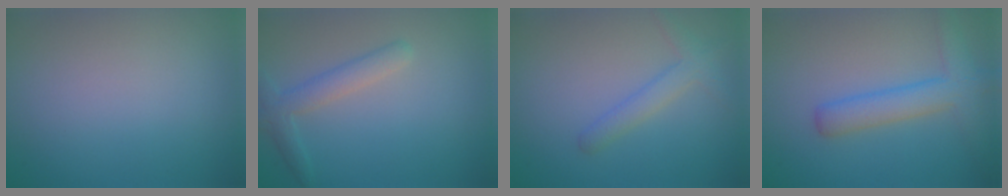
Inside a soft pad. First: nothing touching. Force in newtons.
{"total": 2.6, "press": 2.6, "slide": 0.1}
{"total": 2.2, "press": 2.2, "slide": 0.1}
{"total": 4.3, "press": 4.3, "slide": 0.3}